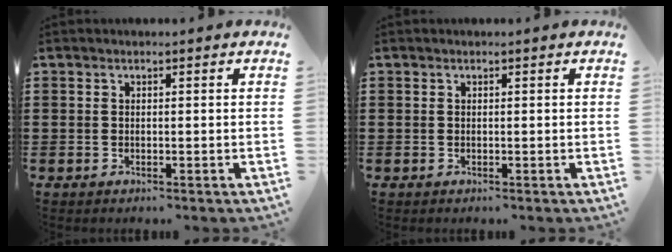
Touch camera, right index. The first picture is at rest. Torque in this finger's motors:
{"motor_torque": [0.00, 0.00, 0.00, 0.00]}